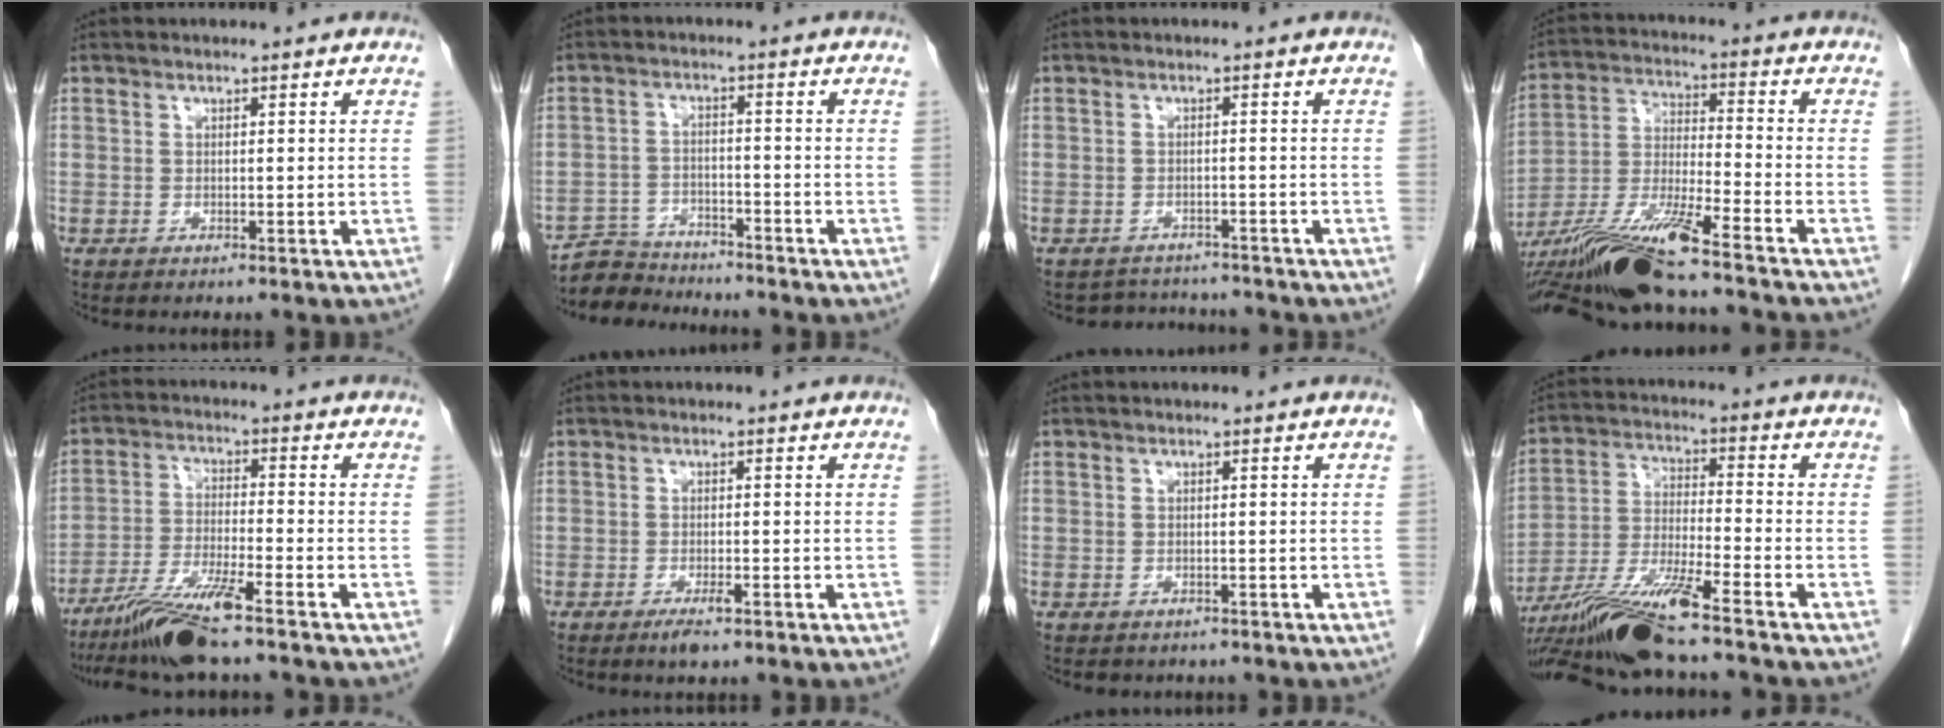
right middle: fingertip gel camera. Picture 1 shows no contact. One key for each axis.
{"total": 5.7, "fx": -5.5, "fy": 1.4, "fz": -0.5, "tx": 0.009, "ty": -0.002, "tz": -0.098}
{"total": 4.4, "fx": -4.3, "fy": 1.0, "fz": -0.3, "tx": 0.001, "ty": 0.009, "tz": -0.059}
{"total": 16.4, "fx": -12.9, "fy": -0.5, "fz": 10.2, "tx": -0.216, "ty": -0.025, "tz": -0.241}
{"total": 9.2, "fx": -7.1, "fy": -0.5, "fz": 5.9, "tx": -0.117, "ty": -0.030, "tz": -0.134}
{"total": 2.3, "fx": -1.4, "fy": 0.4, "fz": 1.7, "tx": -0.032, "ty": -0.003, "tz": -0.024}
{"total": 1.9, "fx": -1.6, "fy": 0.9, "fz": 0.3, "tx": -0.014, "ty": -0.003, "tz": -0.018}
{"total": 12.5, "fx": -10.1, "fy": -1.1, "fz": 7.2, "tx": -0.144, "ty": -0.017, "tz": -0.187}